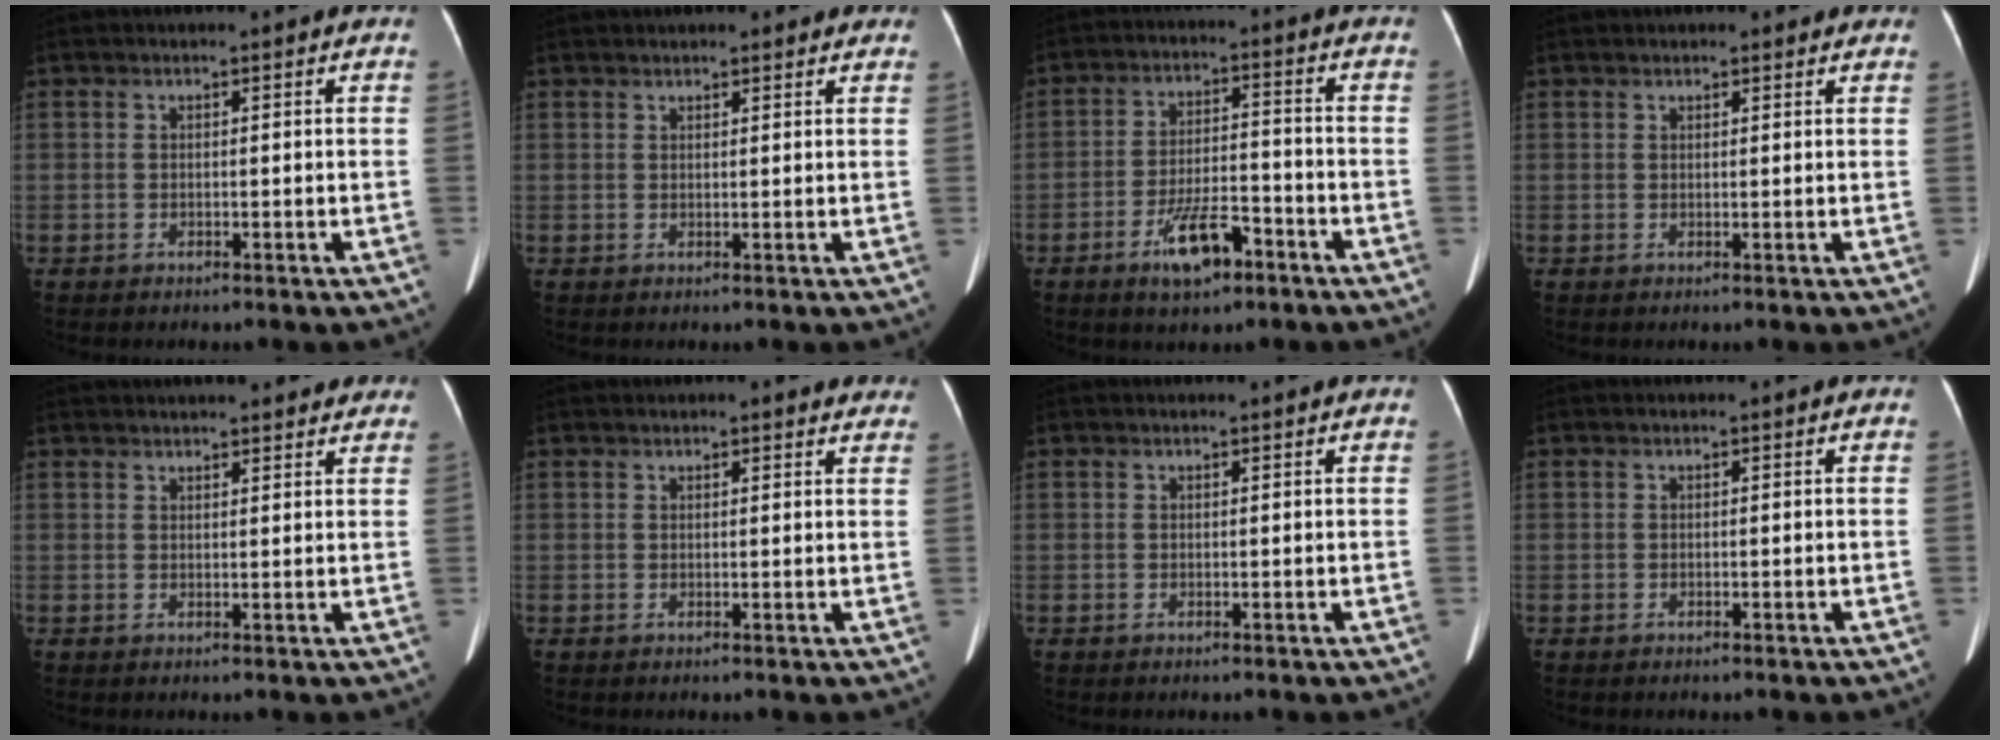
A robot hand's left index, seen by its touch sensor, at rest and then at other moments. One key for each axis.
{"total": 5.7, "fx": 4.9, "fy": 1.6, "fz": 2.3, "tx": -0.023, "ty": 0.033, "tz": 0.060}
{"total": 7.9, "fx": -4.7, "fy": 2.5, "fz": 5.8, "tx": -0.115, "ty": 0.000, "tz": -0.077}
{"total": 1.9, "fx": 1.6, "fy": 0.8, "fz": 0.6, "tx": -0.003, "ty": 0.015, "tz": 0.019}
{"total": 13.4, "fx": 12.0, "fy": 3.2, "fz": 5.1, "tx": -0.052, "ty": 0.037, "tz": 0.145}
{"total": 5.4, "fx": 4.9, "fy": 1.4, "fz": 1.6, "tx": 0.001, "ty": 0.011, "tz": 0.042}
{"total": 0.6, "fx": 0.6, "fy": 0.0, "fz": 0.1, "tx": -0.004, "ty": 0.001, "tz": 0.004}
{"total": 0.0}